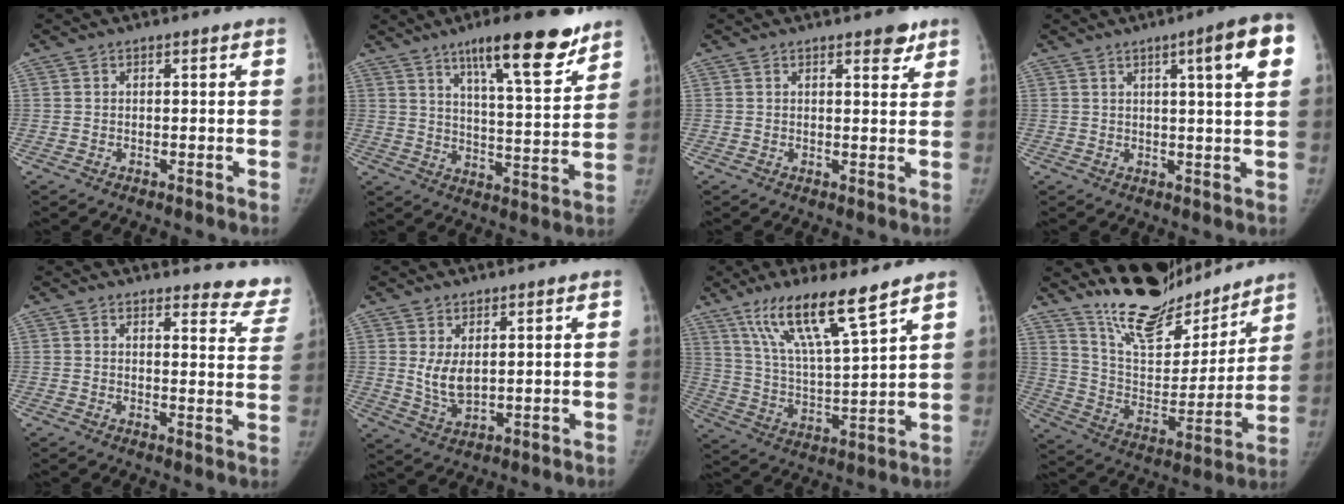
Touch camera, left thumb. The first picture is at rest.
{"total": 16.8, "force": [11.2, 3.7, 12.0], "torque": [-0.151, -0.062, 0.175]}
{"total": 3.6, "force": [2.4, 1.4, 2.2], "torque": [-0.012, -0.013, 0.029]}
{"total": 9.5, "force": [3.7, 0.9, 8.7], "torque": [-0.108, -0.004, 0.043]}
{"total": 11.4, "force": [11.1, 2.8, 0.8], "torque": [0.043, -0.101, 0.092]}
{"total": 5.4, "force": [1.5, 3.0, 4.2], "torque": [-0.070, -0.018, 0.042]}
{"total": 15.6, "force": [10.5, 2.2, 11.2], "torque": [-0.198, -0.056, 0.205]}
{"total": 20.7, "force": [18.1, 6.7, 7.4], "torque": [-0.068, -0.117, 0.307]}